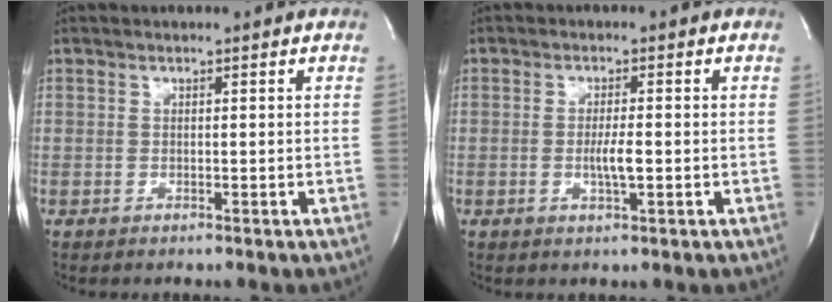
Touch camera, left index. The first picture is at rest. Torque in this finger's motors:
{"motor_torque": [0.02, 0.01, 0.06, 0.02]}